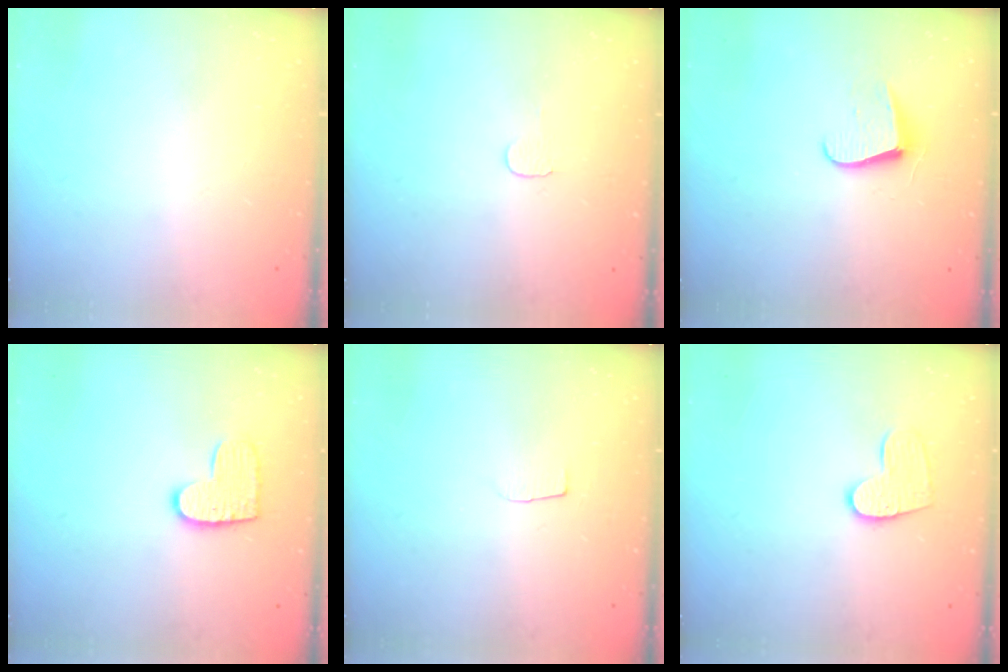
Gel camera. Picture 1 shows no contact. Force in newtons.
{"total": 3.8, "press": 3.8, "slide": 0.4}
{"total": 7.2, "press": 7.2, "slide": 0.5}
{"total": 10.2, "press": 10.1, "slide": 0.5}
{"total": 3.7, "press": 3.7, "slide": 0.3}
{"total": 9.9, "press": 9.9, "slide": 0.7}